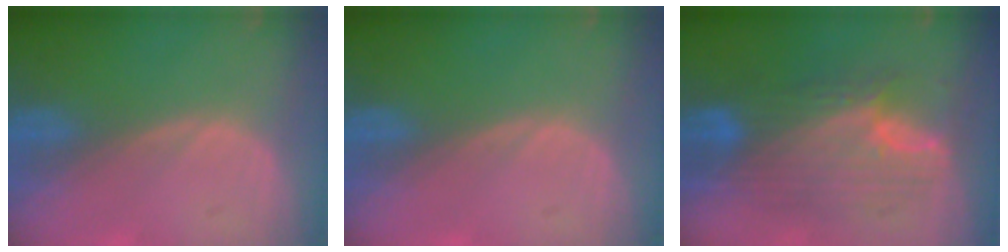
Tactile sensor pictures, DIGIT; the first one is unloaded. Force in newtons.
{"total": 0.0}
{"total": 10.0, "press": 10.0, "slide": 0.6}